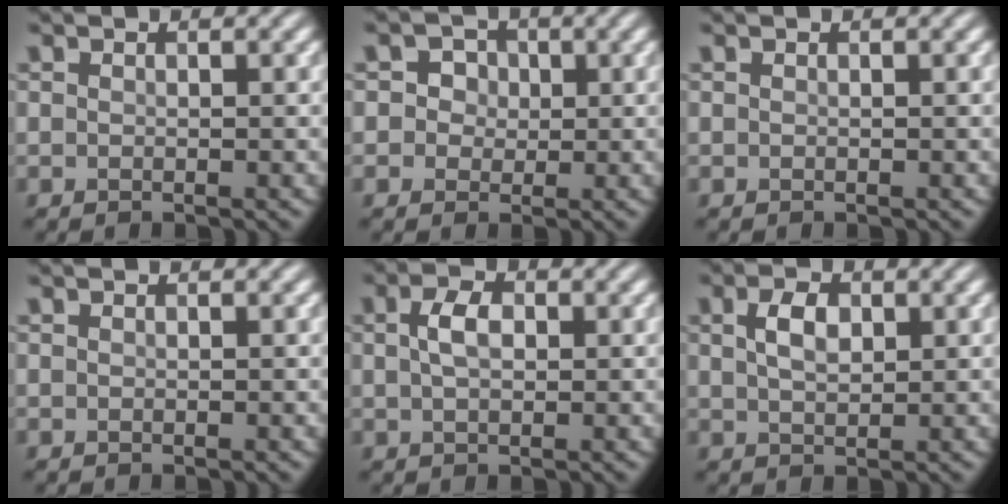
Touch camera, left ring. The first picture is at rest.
{"total": 2.8, "force": [0.8, 2.5, 1.1], "torque": [-0.005, 0.005, 0.000]}
{"total": 0.0}
{"total": 0.0}
{"total": 2.7, "force": [0.5, 1.7, 2.1], "torque": [-0.044, 0.004, 0.007]}
{"total": 2.8, "force": [0.9, 1.6, 2.1], "torque": [-0.046, 0.003, 0.018]}